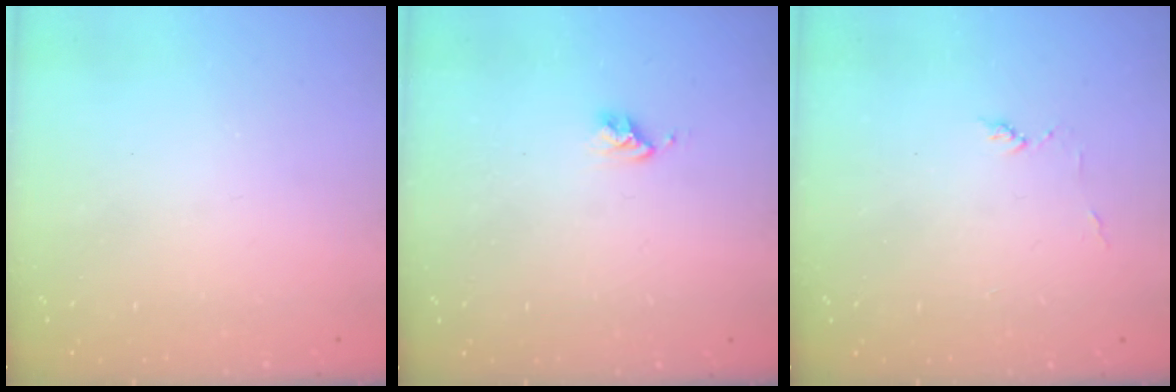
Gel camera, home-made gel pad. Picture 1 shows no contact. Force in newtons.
{"total": 2.7, "press": 2.7, "slide": 0.4}
{"total": 2.6, "press": 2.6, "slide": 0.3}